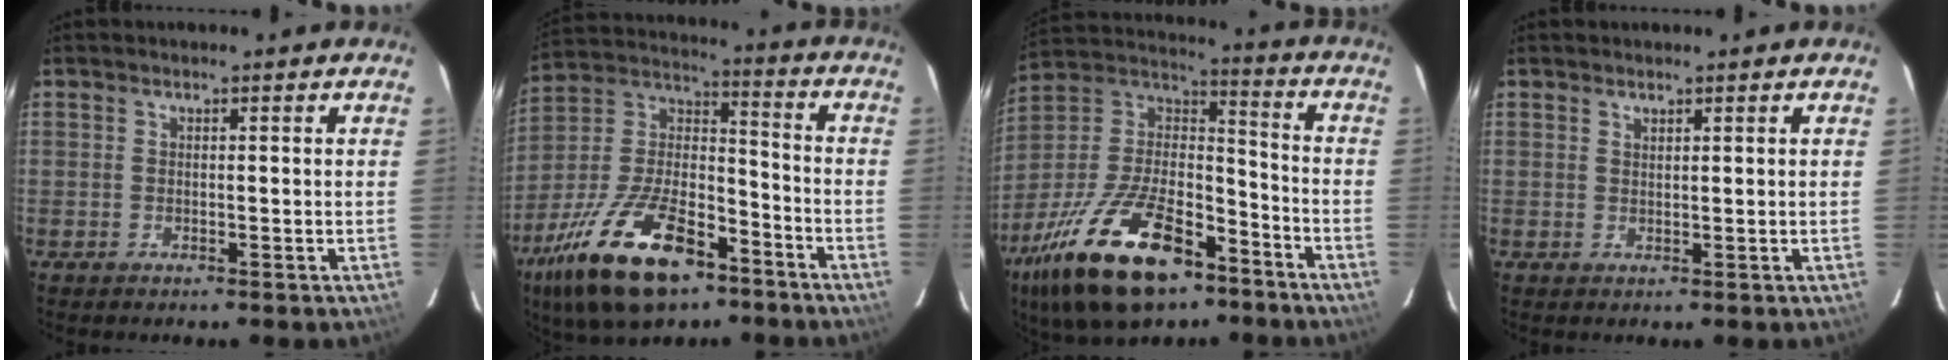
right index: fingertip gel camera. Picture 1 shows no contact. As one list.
[{"total": 23.0, "force": [-13.6, 10.2, 15.5], "torque": [-0.314, -0.009, -0.235]}, {"total": 26.3, "force": [-15.7, 11.9, 17.5], "torque": [-0.353, -0.013, -0.264]}, {"total": 0.8, "force": [0.7, 0.2, 0.2], "torque": [-0.005, 0.001, 0.014]}]